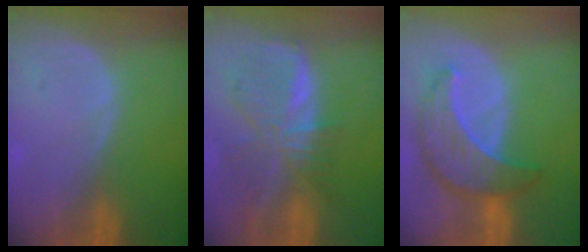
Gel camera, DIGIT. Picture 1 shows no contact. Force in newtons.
{"total": 8.9, "press": 7.8, "slide": 4.4}
{"total": 8.6, "press": 7.8, "slide": 3.7}